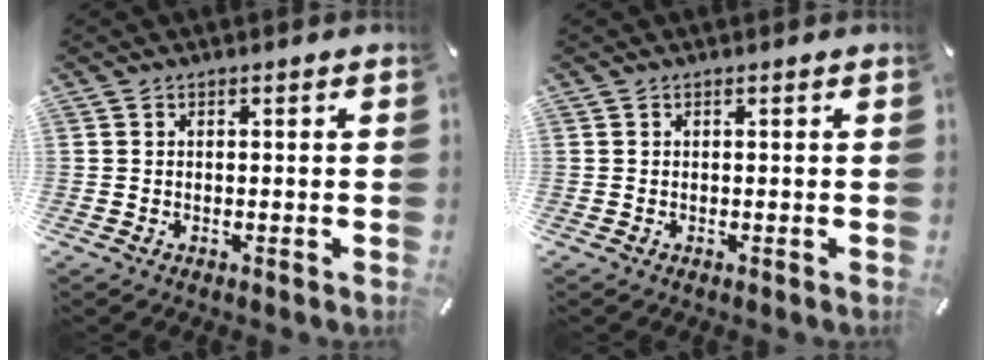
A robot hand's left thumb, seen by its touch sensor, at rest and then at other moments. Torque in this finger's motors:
{"motor_torque": [0.00, 0.00, 0.00, 0.00, 0.00]}